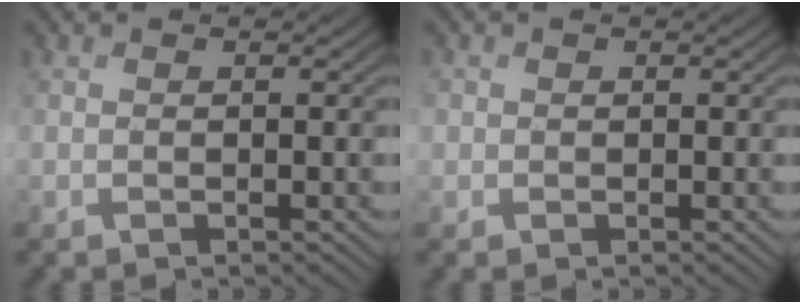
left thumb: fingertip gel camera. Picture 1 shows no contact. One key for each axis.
{"total": 1.1, "fx": 0.1, "fy": 1.1, "fz": 0.1, "tx": -0.001, "ty": -0.002, "tz": -0.001}